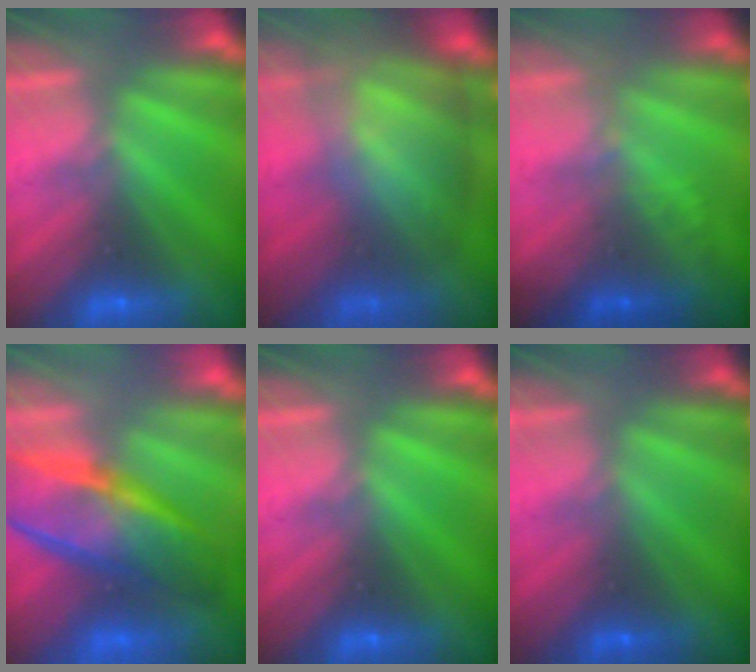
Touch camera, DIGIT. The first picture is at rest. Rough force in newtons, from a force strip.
{"total": 7.5}
{"total": 1.9}
{"total": 6.9}
{"total": 0.0}
{"total": 2.4}